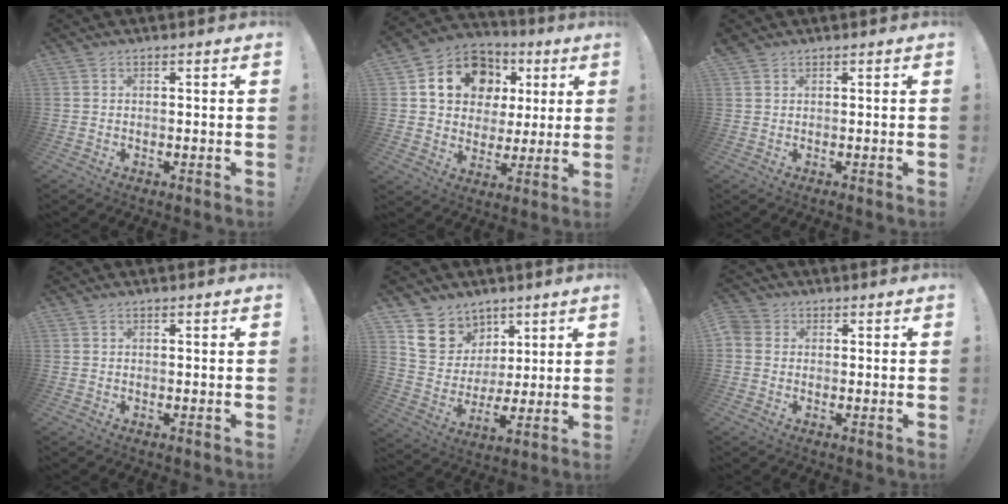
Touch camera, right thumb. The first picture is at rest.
{"total": 16.8, "force": [6.5, 13.2, 8.0], "torque": [-0.115, -0.019, 0.136]}
{"total": 0.6, "force": [0.5, 0.2, 0.1], "torque": [-0.003, -0.001, 0.010]}
{"total": 0.0}
{"total": 12.3, "force": [6.6, 9.9, 3.3], "torque": [-0.052, -0.045, 0.136]}
{"total": 3.3, "force": [0.5, 3.0, 1.4], "torque": [-0.039, 0.007, 0.010]}